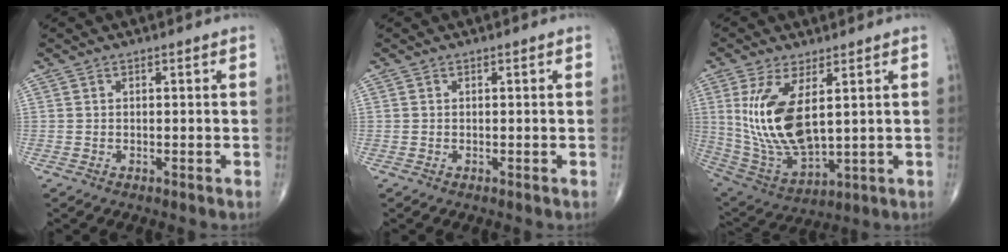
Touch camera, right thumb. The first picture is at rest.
{"total": 0.0}
{"total": 15.8, "force": [3.4, 7.0, 13.7], "torque": [-0.274, -0.025, 0.089]}